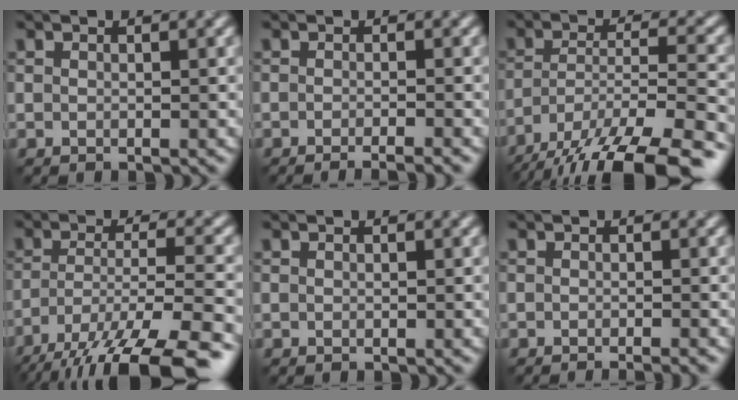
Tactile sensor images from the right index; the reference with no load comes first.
{"total": 3.3, "force": [-2.1, 0.8, 2.4], "torque": [-0.023, 0.006, -0.031]}
{"total": 15.7, "force": [-12.7, 4.8, 7.8], "torque": [-0.152, -0.025, -0.183]}
{"total": 14.0, "force": [-10.7, 4.5, 7.8], "torque": [-0.149, -0.025, -0.150]}
{"total": 0.0}
{"total": 2.4, "force": [-1.5, 0.6, 1.8], "torque": [-0.011, 0.003, -0.019]}